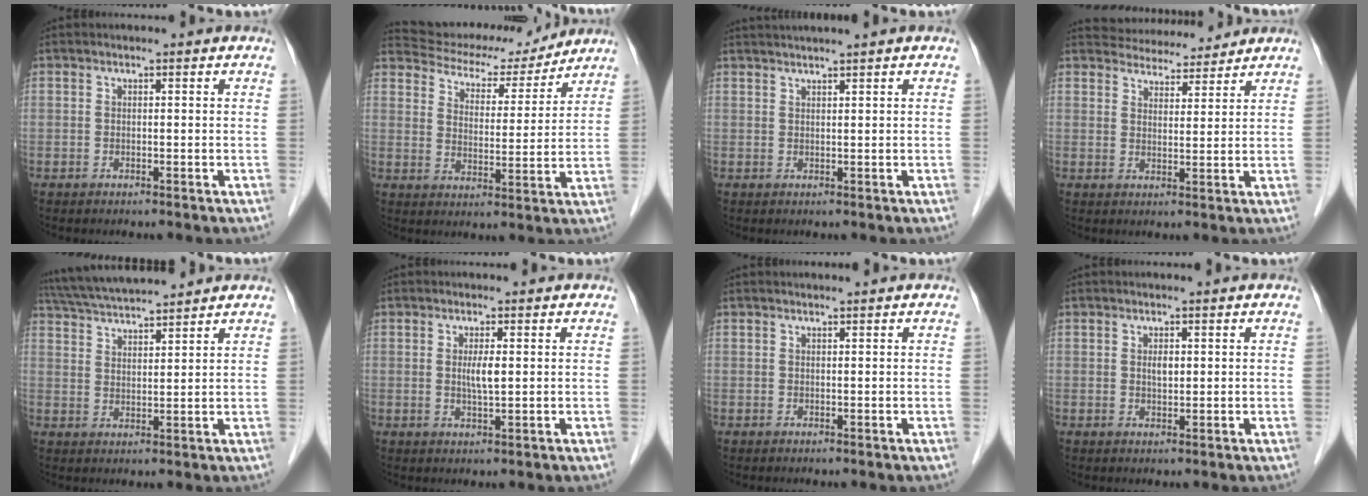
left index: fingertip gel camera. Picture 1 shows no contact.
{"total": 13.5, "force": [12.6, 3.9, 2.5], "torque": [-0.033, 0.006, 0.180]}
{"total": 3.8, "force": [3.3, -0.8, 1.7], "torque": [-0.020, 0.023, 0.059]}
{"total": 8.5, "force": [8.2, 1.9, 1.2], "torque": [-0.014, 0.013, 0.116]}
{"total": 10.4, "force": [9.7, 0.1, 3.7], "torque": [-0.074, 0.028, 0.167]}
{"total": 2.4, "force": [0.4, 0.2, 2.4], "torque": [-0.046, -0.003, 0.007]}
{"total": 0.6, "force": [0.5, -0.1, 0.2], "torque": [-0.006, 0.004, 0.010]}
{"total": 1.3, "force": [0.5, 0.6, 1.0], "torque": [-0.018, 0.000, 0.009]}